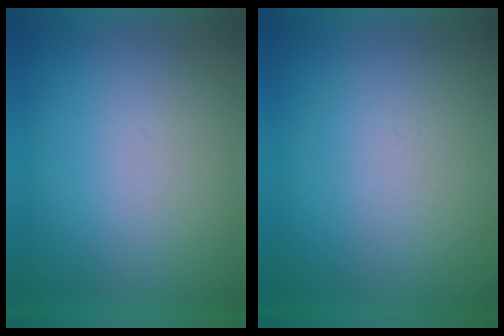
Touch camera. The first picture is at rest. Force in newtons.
{"total": 4.4}